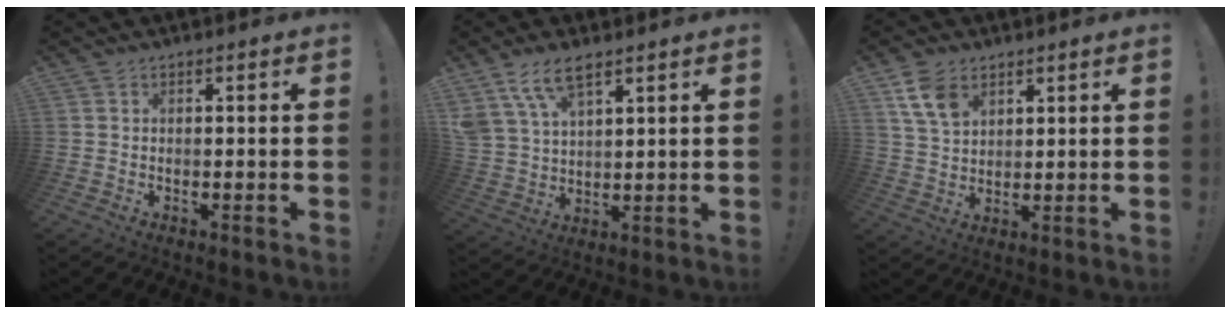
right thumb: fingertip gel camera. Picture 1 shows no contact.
{"total": 9.6, "force": [6.3, 4.5, 5.7], "torque": [-0.106, -0.023, 0.124]}
{"total": 8.7, "force": [4.7, 5.6, 4.7], "torque": [-0.081, -0.011, 0.094]}